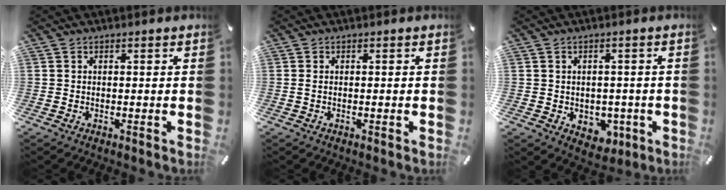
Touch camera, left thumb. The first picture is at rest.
{"total": 1.0, "force": [-0.1, 0.3, 0.9], "torque": [-0.016, 0.000, -0.003]}
{"total": 4.5, "force": [-0.5, 4.2, 1.7], "torque": [-0.011, 0.002, -0.008]}